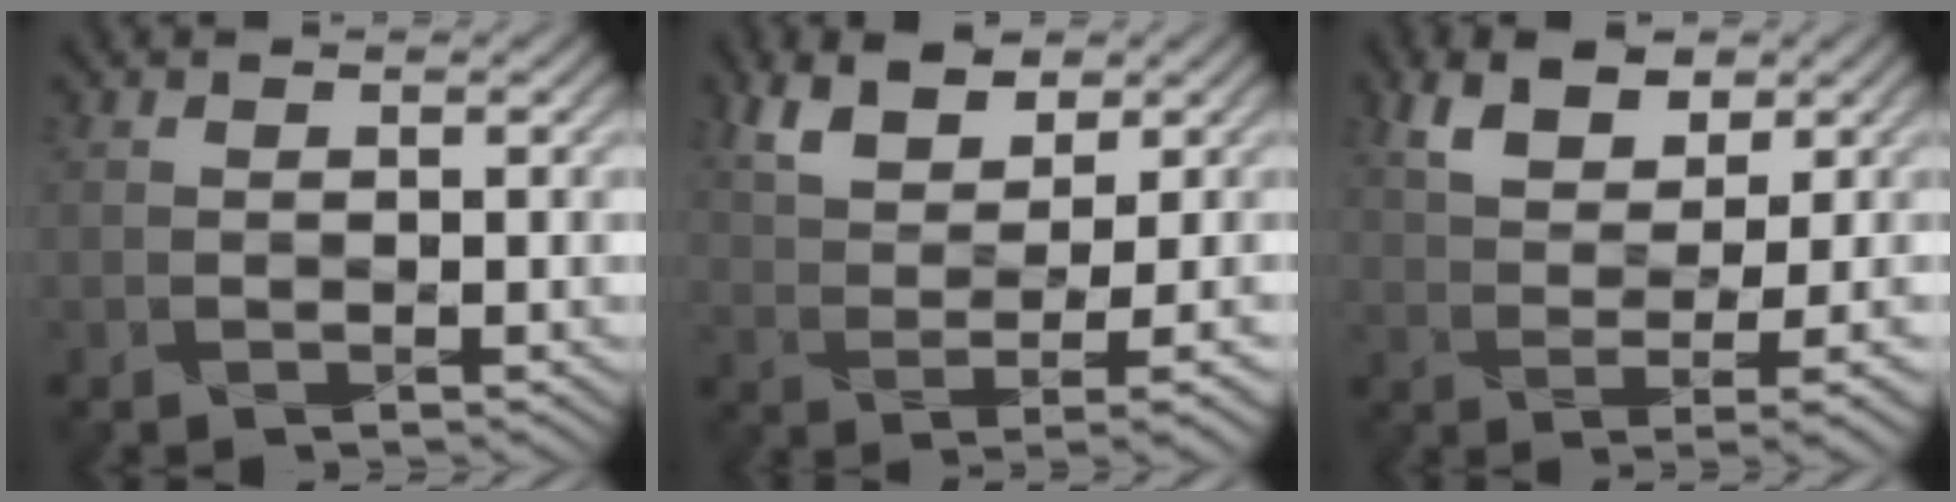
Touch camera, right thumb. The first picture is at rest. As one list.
[{"total": 6.9, "force": [4.0, 2.5, 5.0], "torque": [-0.091, 0.008, 0.077]}, {"total": 6.9, "force": [3.4, 2.7, 5.4], "torque": [-0.093, 0.008, 0.064]}]